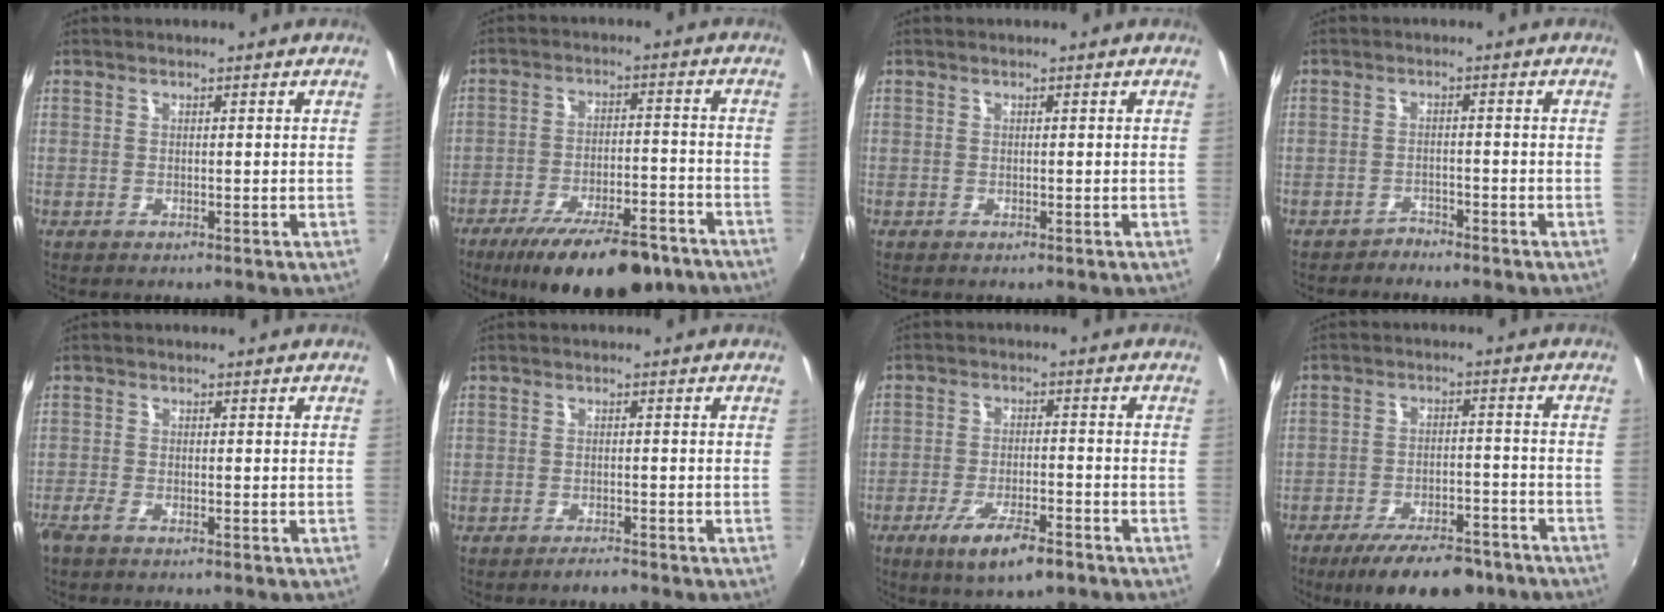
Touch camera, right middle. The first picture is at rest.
{"total": 18.5, "force": [-13.7, 5.7, 11.1], "torque": [-0.191, -0.026, -0.195]}
{"total": 0.0}
{"total": 2.1, "force": [-2.1, 0.5, 0.0], "torque": [-0.004, 0.001, -0.036]}
{"total": 1.9, "force": [-1.5, 0.5, 1.0], "torque": [-0.026, -0.005, -0.032]}
{"total": 1.7, "force": [-1.5, 0.4, 0.5], "torque": [-0.016, 0.000, -0.026]}
{"total": 9.2, "force": [-5.8, 2.2, 6.9], "torque": [-0.143, -0.020, -0.096]}
{"total": 13.7, "force": [-10.4, 5.0, 7.4], "torque": [-0.137, -0.005, -0.148]}